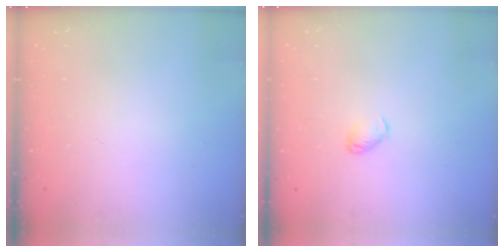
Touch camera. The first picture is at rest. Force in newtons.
{"total": 3.7, "press": 3.7, "slide": 0.5}